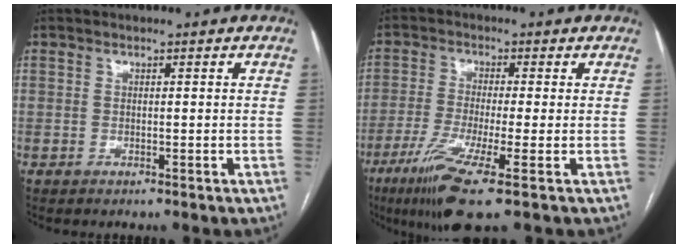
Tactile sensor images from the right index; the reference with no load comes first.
{"total": 10.1, "force": [-4.9, 0.0, 8.8], "torque": [-0.172, -0.032, -0.089]}